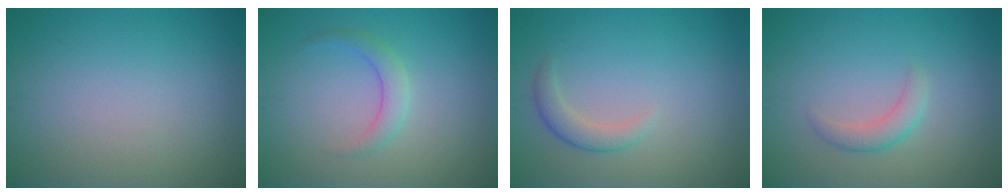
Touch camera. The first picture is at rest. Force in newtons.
{"total": 2.0, "press": 2.0, "slide": 0.1}
{"total": 1.9, "press": 1.9, "slide": 0.2}
{"total": 1.9, "press": 1.9, "slide": 0.1}